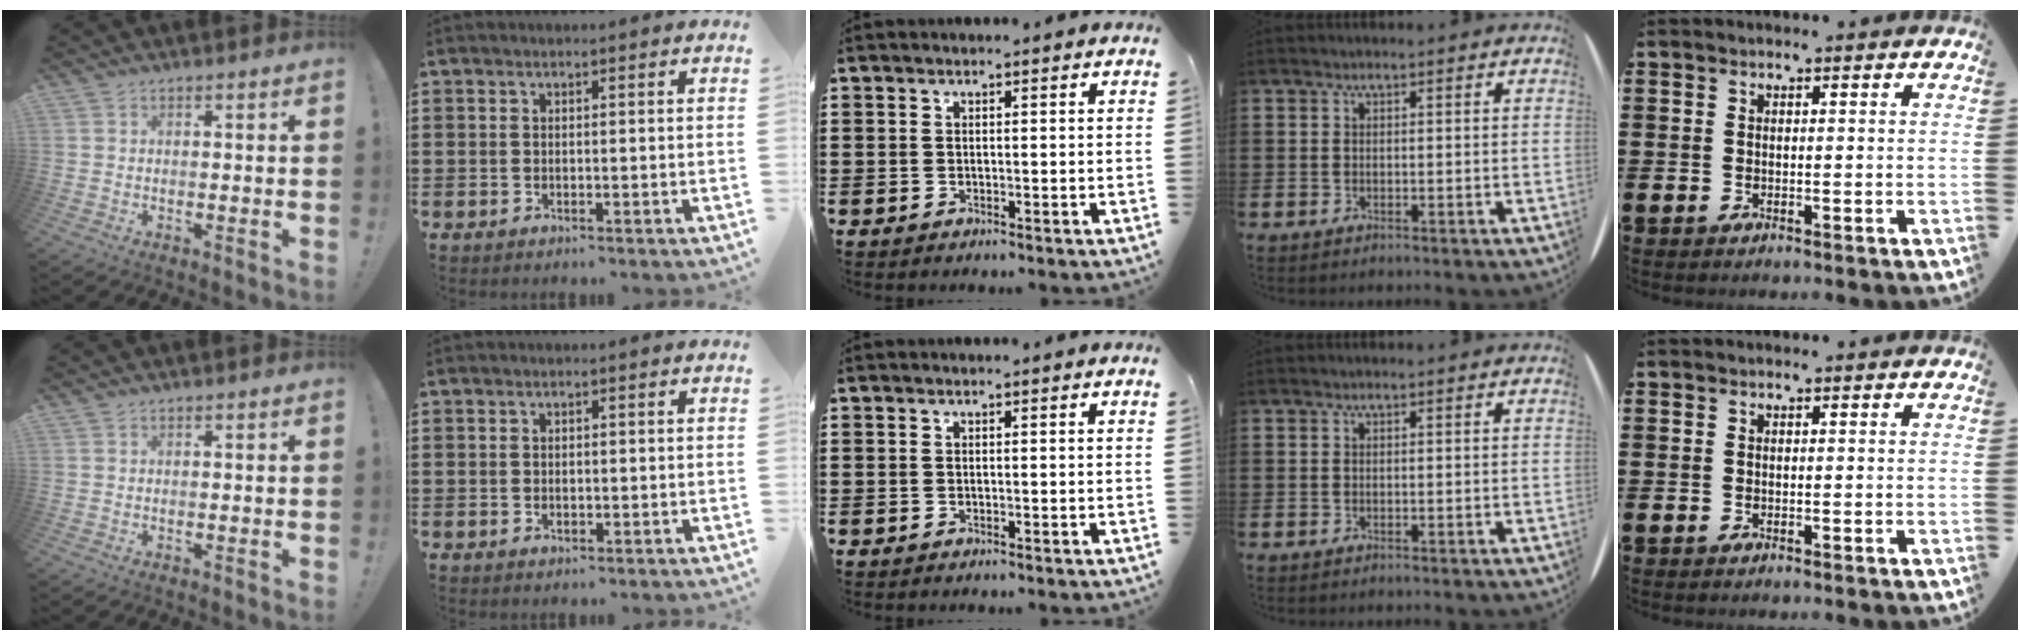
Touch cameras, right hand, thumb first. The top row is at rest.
{"index": {"total": 0.9, "force": [-0.1, 0.6, 0.6], "torque": [-0.014, 0.003, -0.002]}}